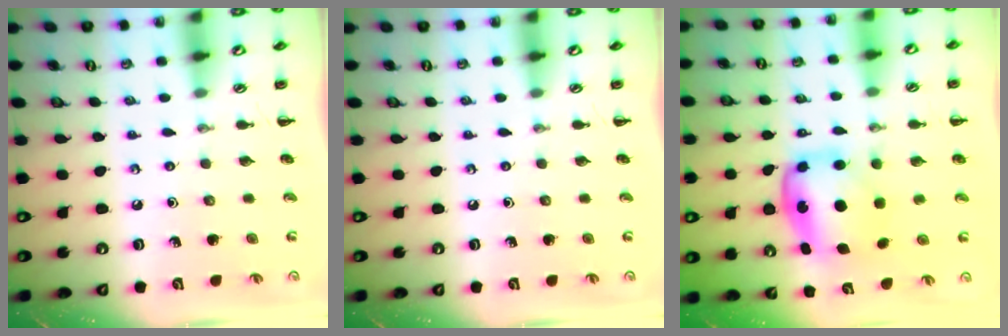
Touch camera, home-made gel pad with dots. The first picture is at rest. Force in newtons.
{"total": 0.0}
{"total": 6.0, "press": 6.0, "slide": 0.8}